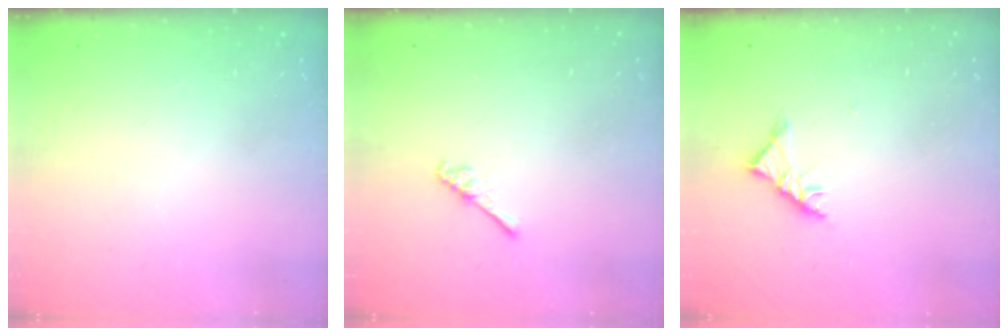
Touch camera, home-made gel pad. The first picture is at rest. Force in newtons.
{"total": 2.6, "press": 2.6, "slide": 0.3}
{"total": 3.4, "press": 3.3, "slide": 0.8}